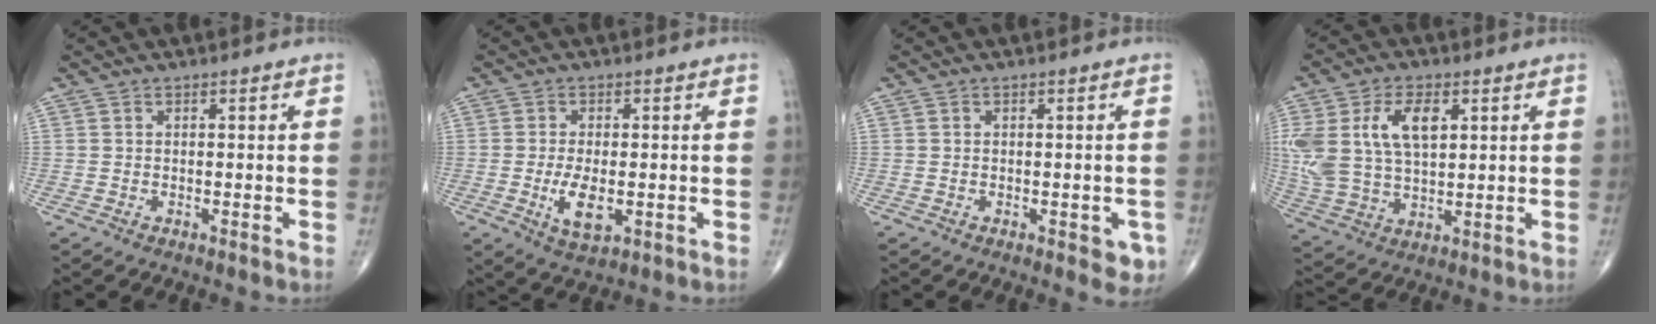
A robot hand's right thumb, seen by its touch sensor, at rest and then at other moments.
{"total": 6.1, "force": [-1.3, 2.8, 5.3], "torque": [-0.094, -0.011, -0.018]}
{"total": 3.3, "force": [-1.3, 1.7, 2.5], "torque": [-0.006, -0.001, -0.014]}
{"total": 14.9, "force": [4.3, 8.4, 11.5], "torque": [-0.240, -0.001, 0.091]}